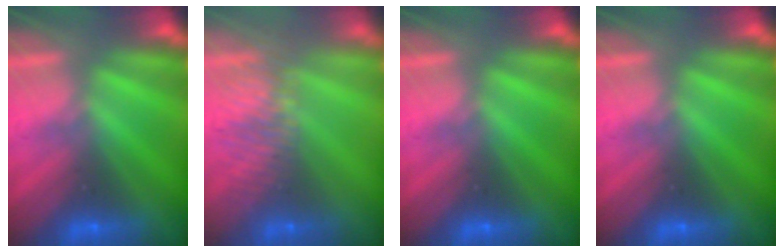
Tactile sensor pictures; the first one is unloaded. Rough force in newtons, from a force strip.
{"total": 8.8}
{"total": 0.0}
{"total": 0.0}